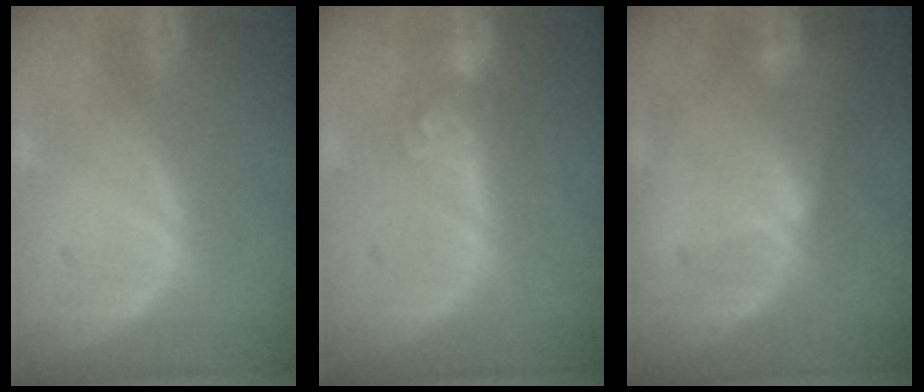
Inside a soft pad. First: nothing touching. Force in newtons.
{"total": 4.6, "press": 4.3, "slide": 1.5}
{"total": 4.0, "press": 4.0, "slide": 0.4}